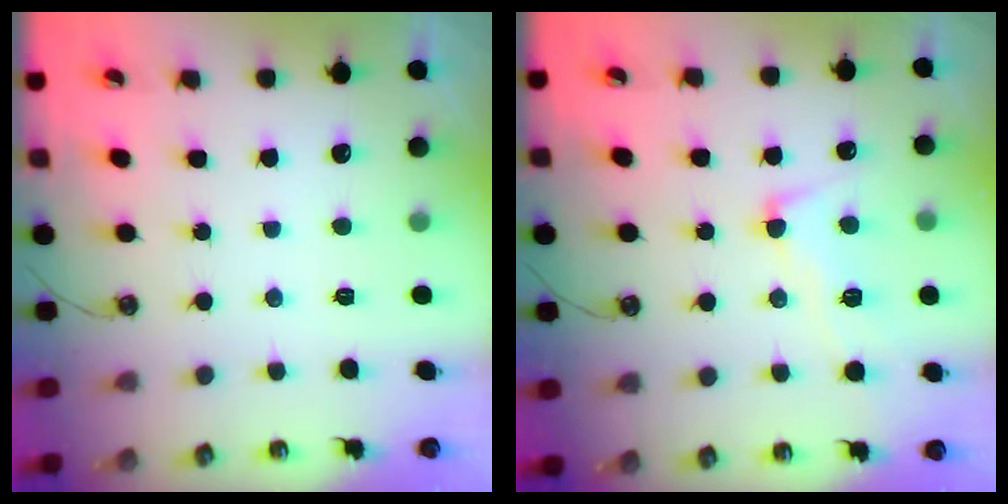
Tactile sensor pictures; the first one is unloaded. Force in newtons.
{"total": 3.8, "press": 3.5, "slide": 1.3}